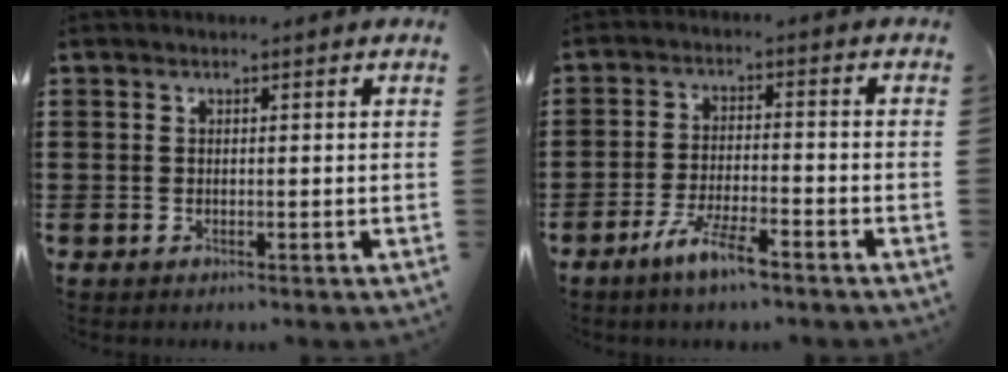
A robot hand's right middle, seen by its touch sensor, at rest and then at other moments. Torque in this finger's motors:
{"motor_torque": [2.14, 0.00, 0.26, 0.12]}